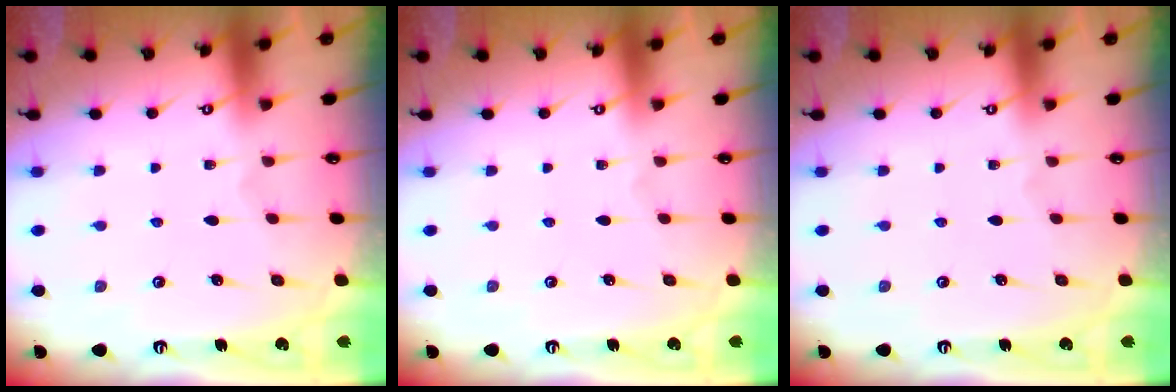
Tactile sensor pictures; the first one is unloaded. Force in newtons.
{"total": 0.0}
{"total": 0.0}